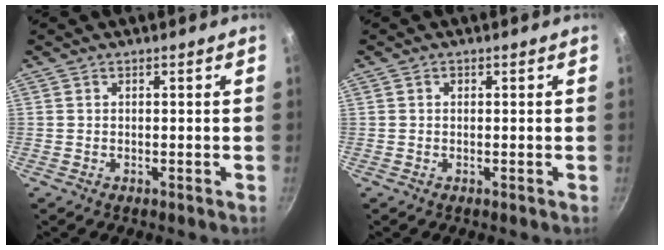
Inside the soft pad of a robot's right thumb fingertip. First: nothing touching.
{"total": 0.5, "force": [0.1, 0.5, 0.2], "torque": [-0.002, 0.004, 0.002]}